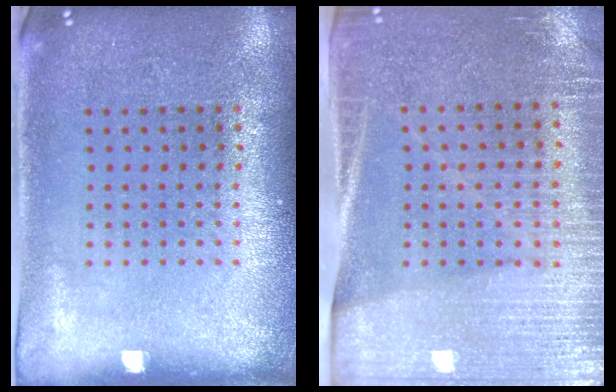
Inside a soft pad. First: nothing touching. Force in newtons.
{"total": 3.1, "press": 2.9, "slide": 1.2}